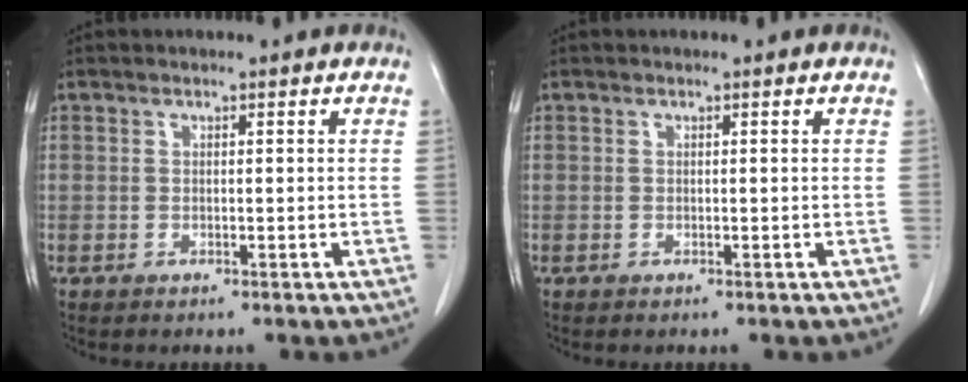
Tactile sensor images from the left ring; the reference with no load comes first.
{"total": 0.0}